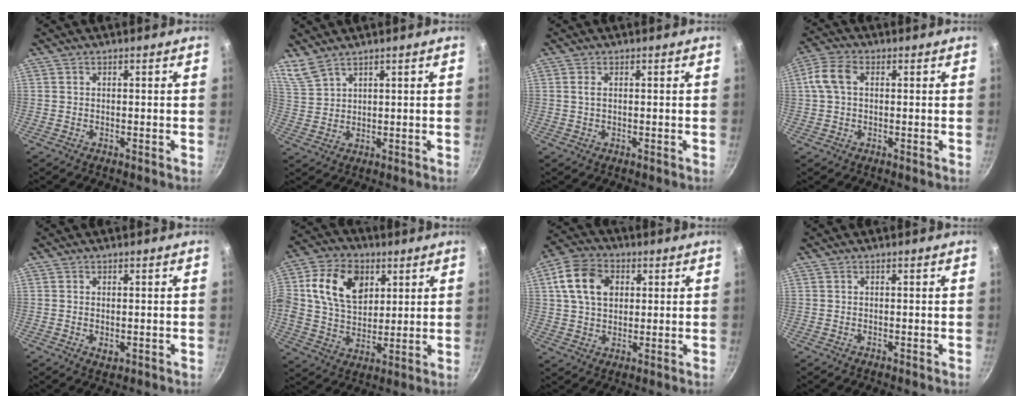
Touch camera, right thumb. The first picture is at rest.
{"total": 4.2, "force": [3.8, 1.2, 1.5], "torque": [-0.030, -0.016, 0.087]}
{"total": 1.3, "force": [0.3, 0.6, 1.1], "torque": [-0.021, 0.000, 0.004]}
{"total": 6.0, "force": [1.0, 3.9, 4.4], "torque": [-0.095, 0.018, 0.010]}
{"total": 1.8, "force": [0.0, 1.1, 1.4], "torque": [-0.022, -0.004, 0.001]}
{"total": 15.6, "force": [4.8, 11.0, 10.0], "torque": [-0.158, -0.005, 0.077]}
{"total": 11.6, "force": [3.2, 8.4, 7.4], "torque": [-0.122, 0.007, 0.045]}
{"total": 0.0}